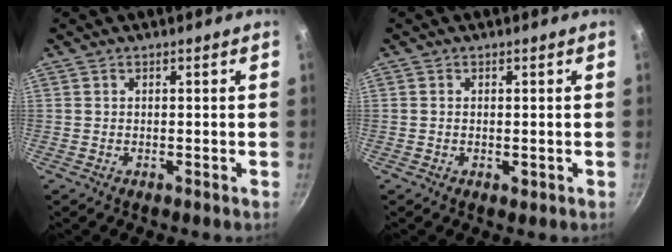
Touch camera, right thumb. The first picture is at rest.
{"total": 0.8, "force": [-0.2, 0.4, 0.7], "torque": [-0.010, -0.002, -0.002]}